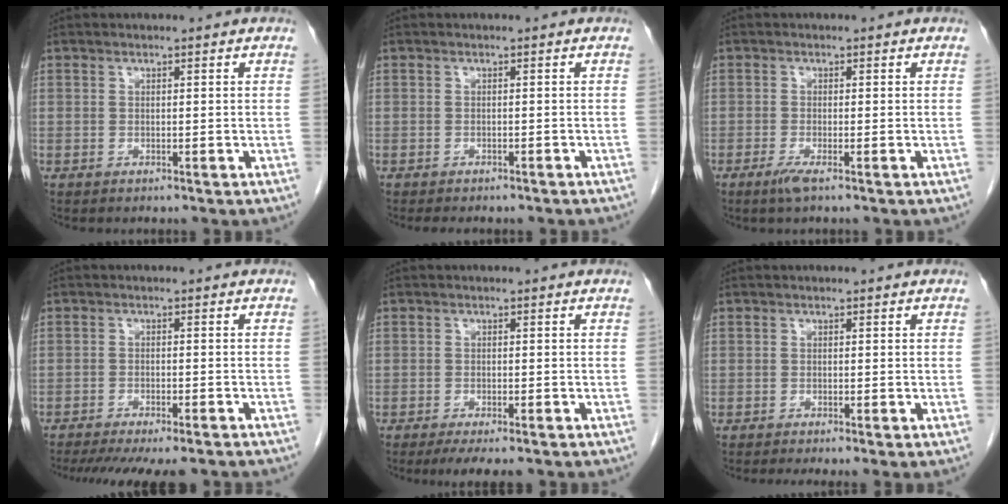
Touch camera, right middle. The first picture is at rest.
{"total": 6.2, "force": [-5.3, 1.9, 2.7], "torque": [-0.031, -0.004, -0.058]}
{"total": 2.0, "force": [-1.3, 0.0, 1.6], "torque": [-0.033, -0.005, -0.026]}
{"total": 13.6, "force": [-11.4, 2.9, 6.7], "torque": [-0.123, -0.021, -0.154]}
{"total": 4.5, "force": [-3.4, 1.1, 2.7], "torque": [-0.038, -0.009, -0.051]}
{"total": 2.0, "force": [-1.4, -0.1, 1.4], "torque": [-0.017, -0.005, -0.019]}